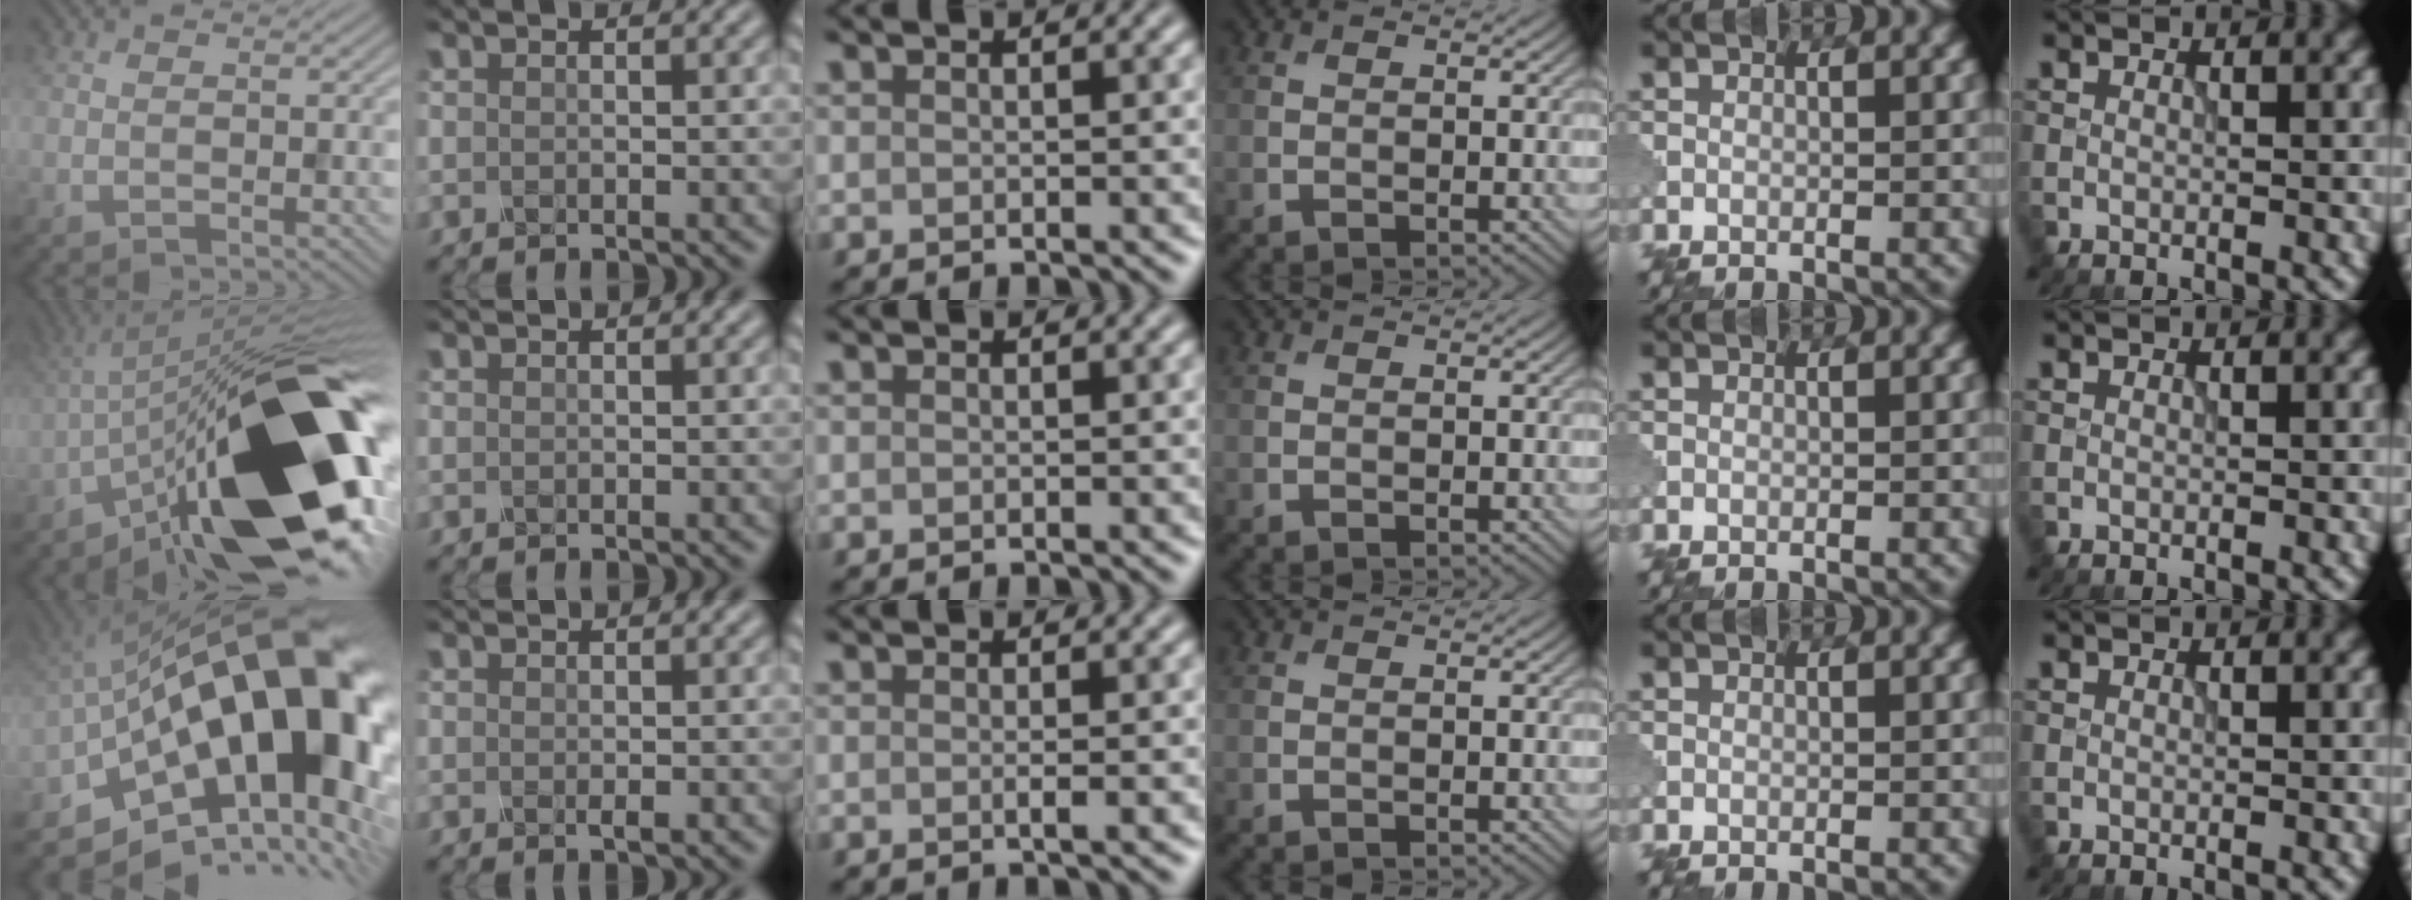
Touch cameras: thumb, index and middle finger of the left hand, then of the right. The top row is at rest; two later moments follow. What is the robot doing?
{"motion": "shake", "object": "salt shaker"}